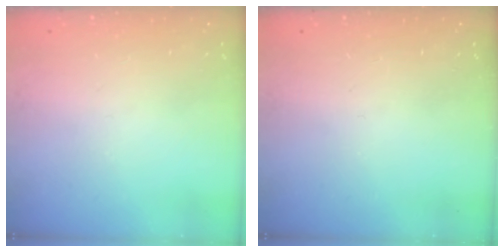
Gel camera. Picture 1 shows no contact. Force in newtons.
{"total": 0.0}